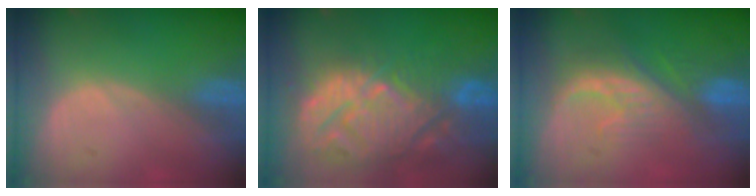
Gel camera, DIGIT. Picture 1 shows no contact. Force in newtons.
{"total": 14.8, "press": 12.7, "slide": 7.6}
{"total": 8.0, "press": 7.4, "slide": 3.1}